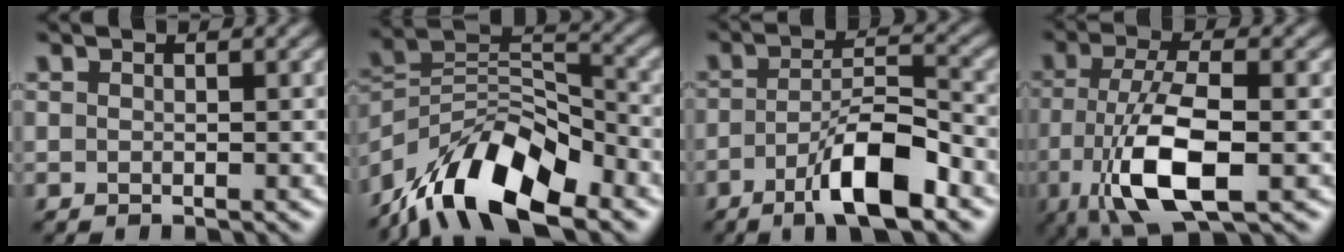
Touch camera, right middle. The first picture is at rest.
{"total": 11.9, "force": [-8.5, 4.9, 6.7], "torque": [-0.117, 0.013, -0.174]}
{"total": 7.1, "force": [-3.7, 1.8, 5.7], "torque": [-0.100, 0.006, -0.066]}
{"total": 8.1, "force": [-2.8, 2.9, 7.1], "torque": [-0.149, -0.001, -0.055]}